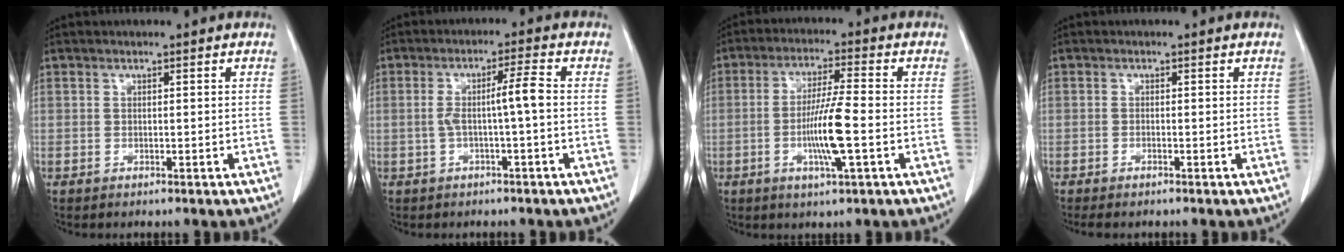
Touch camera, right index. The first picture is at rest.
{"total": 4.5, "force": [-0.4, -0.3, 4.5], "torque": [-0.083, 0.012, -0.005]}
{"total": 8.6, "force": [-2.1, 0.0, 8.3], "torque": [-0.159, -0.008, -0.041]}
{"total": 1.7, "force": [-1.5, 0.0, 1.0], "torque": [-0.015, -0.002, -0.018]}